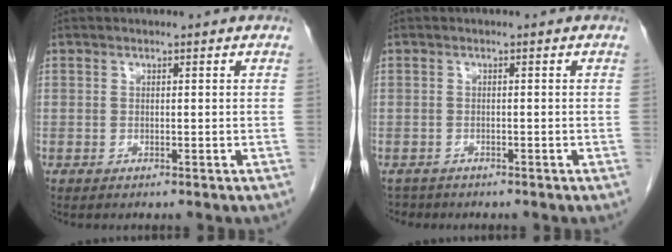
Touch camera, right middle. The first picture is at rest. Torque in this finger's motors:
{"motor_torque": [-0.35, -0.35, -0.08, -0.03]}